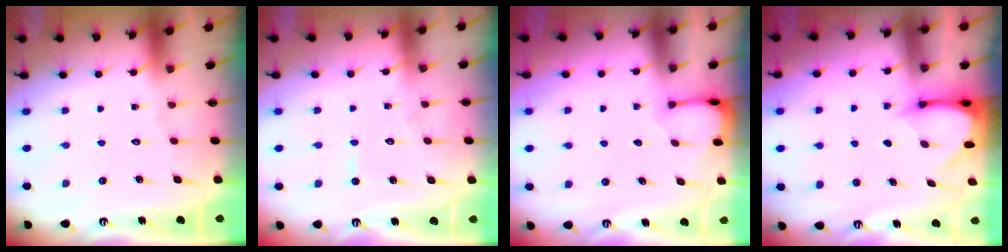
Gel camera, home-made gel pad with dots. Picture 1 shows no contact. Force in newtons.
{"total": 4.6, "press": 4.6, "slide": 0.2}
{"total": 1.8, "press": 1.8, "slide": 0.2}
{"total": 3.6, "press": 3.6, "slide": 0.3}